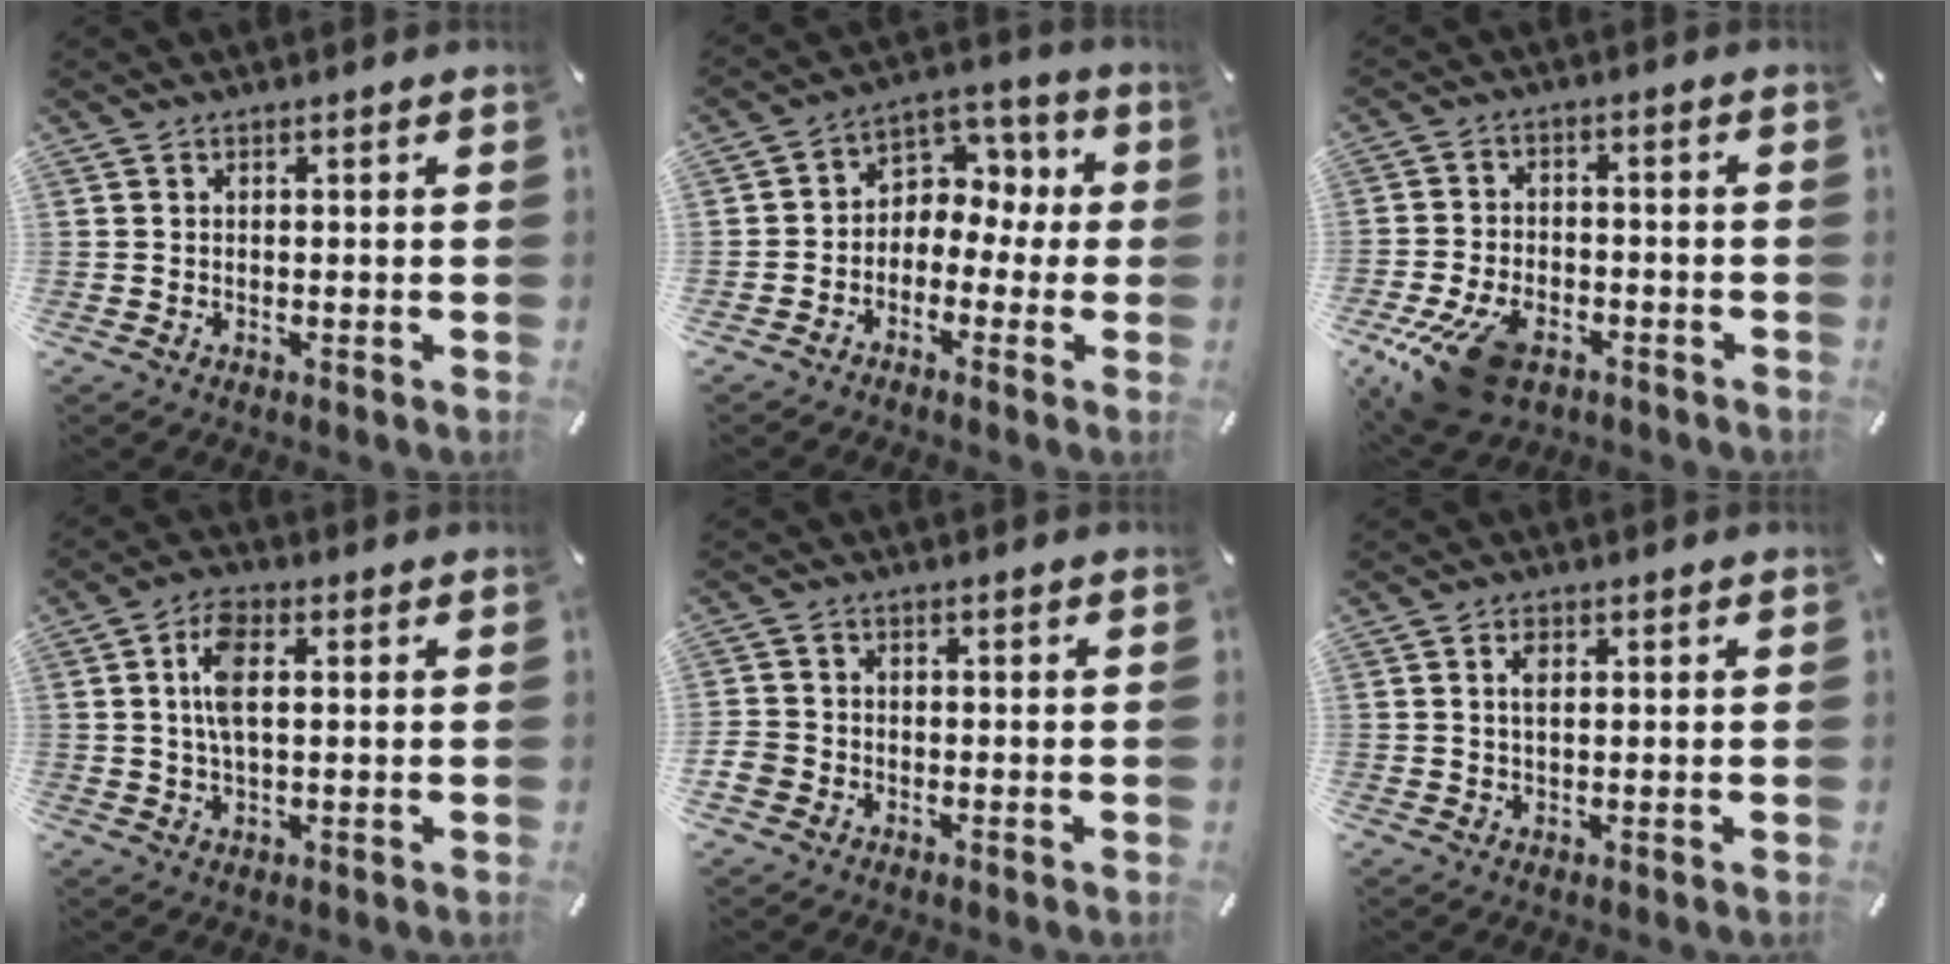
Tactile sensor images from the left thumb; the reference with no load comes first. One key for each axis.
{"total": 6.9, "fx": -1.0, "fy": 6.5, "fz": 2.2, "tx": -0.032, "ty": 0.007, "tz": -0.020}
{"total": 13.3, "fx": -7.4, "fy": 7.5, "fz": 8.1, "tx": -0.162, "ty": 0.032, "tz": -0.127}
{"total": 7.4, "fx": 1.3, "fy": 3.5, "fz": 6.3, "tx": -0.134, "ty": 0.004, "tz": 0.018}
{"total": 3.2, "fx": -1.4, "fy": 2.7, "fz": 0.9, "tx": -0.020, "ty": 0.004, "tz": -0.027}
{"total": 2.5, "fx": 0.7, "fy": 1.4, "fz": 2.0, "tx": -0.045, "ty": 0.005, "tz": 0.013}